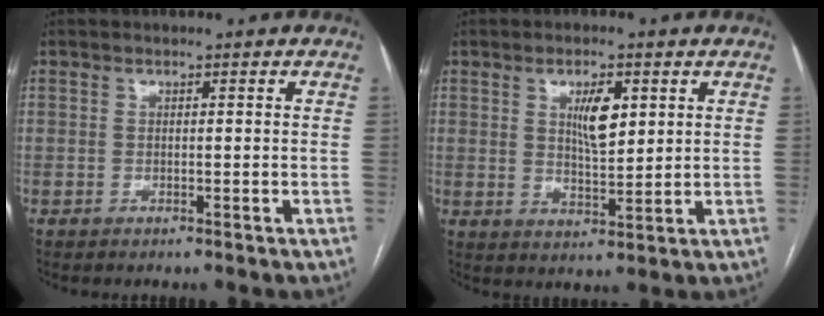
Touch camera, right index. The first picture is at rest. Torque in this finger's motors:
{"motor_torque": [0.46, 0.36, 0.12, 0.05]}